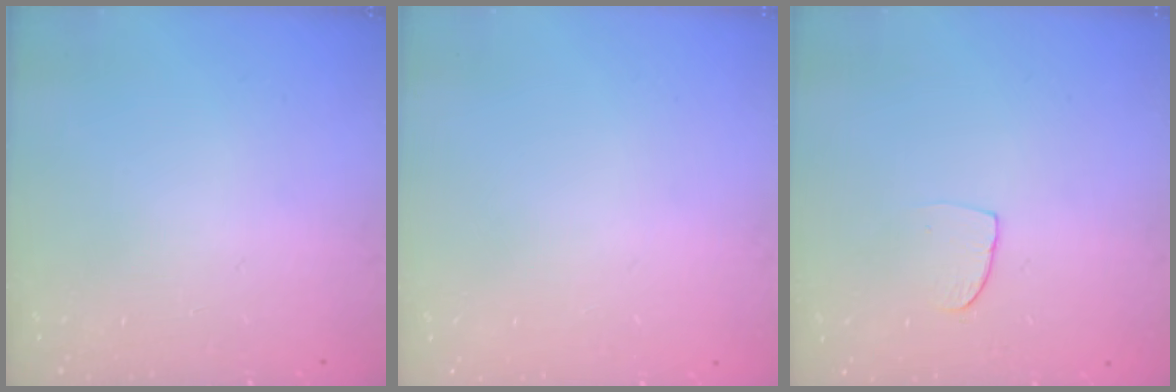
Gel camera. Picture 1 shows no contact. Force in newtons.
{"total": 0.0}
{"total": 6.0, "press": 6.0, "slide": 0.4}